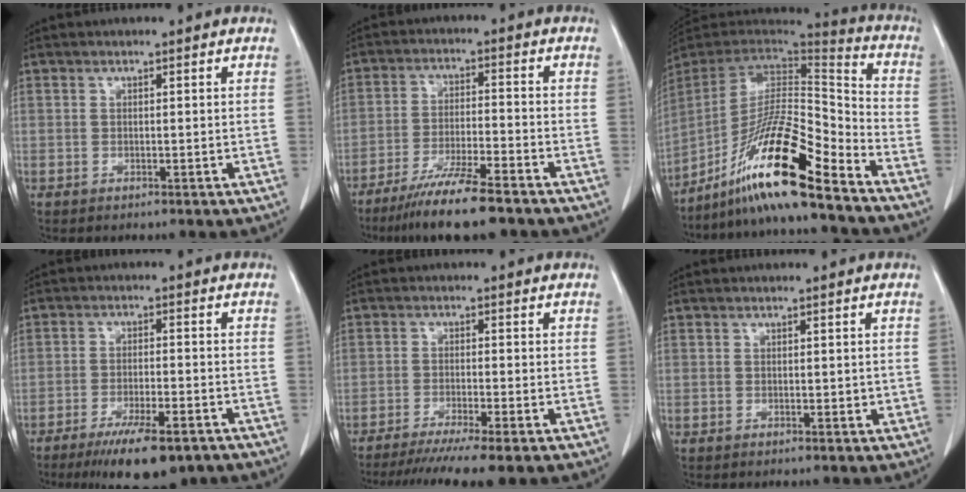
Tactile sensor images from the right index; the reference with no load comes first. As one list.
[{"total": 11.3, "force": [-8.8, 0.5, 7.0], "torque": [-0.117, -0.030, -0.148]}, {"total": 16.1, "force": [-11.0, 1.9, 11.6], "torque": [-0.213, 0.002, -0.199]}, {"total": 11.3, "force": [-8.0, 2.5, 7.7], "torque": [-0.116, -0.019, -0.120]}, {"total": 9.7, "force": [-7.7, -0.5, 6.0], "torque": [-0.081, -0.023, -0.118]}, {"total": 1.0, "force": [0.0, 0.6, 0.8], "torque": [-0.007, 0.000, 0.000]}]